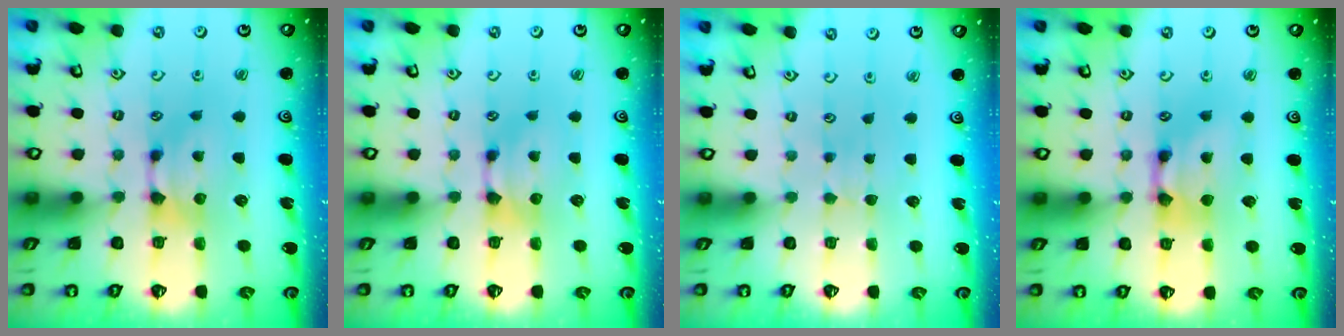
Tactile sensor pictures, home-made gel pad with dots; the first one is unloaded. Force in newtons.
{"total": 0.0}
{"total": 2.7, "press": 2.7, "slide": 0.4}
{"total": 3.0, "press": 3.0, "slide": 0.2}